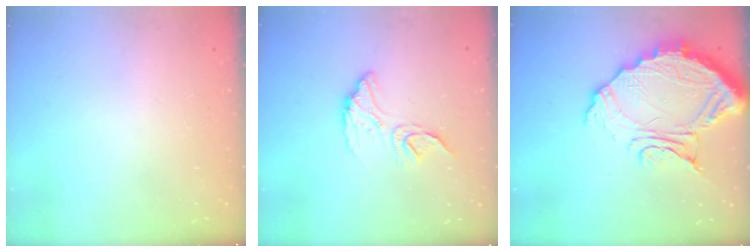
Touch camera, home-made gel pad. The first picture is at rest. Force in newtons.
{"total": 11.4, "press": 11.3, "slide": 0.7}
{"total": 16.5, "press": 16.4, "slide": 1.3}